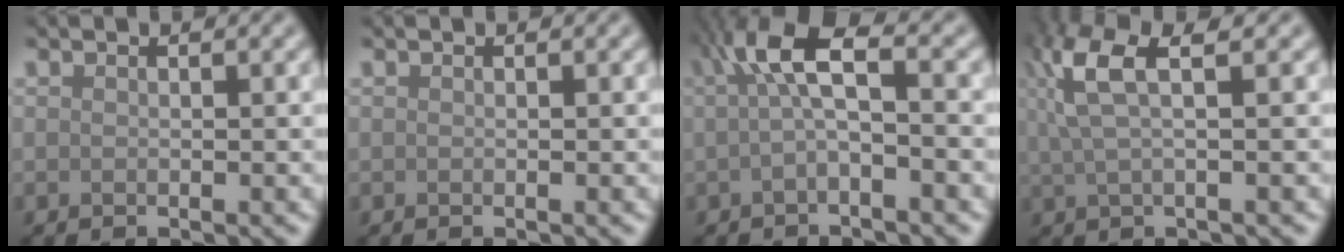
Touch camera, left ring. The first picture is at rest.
{"total": 0.0}
{"total": 4.5, "force": [0.5, 1.2, 4.3], "torque": [-0.083, 0.014, -0.002]}
{"total": 5.3, "force": [2.5, 1.2, 4.5], "torque": [-0.098, 0.015, 0.049]}